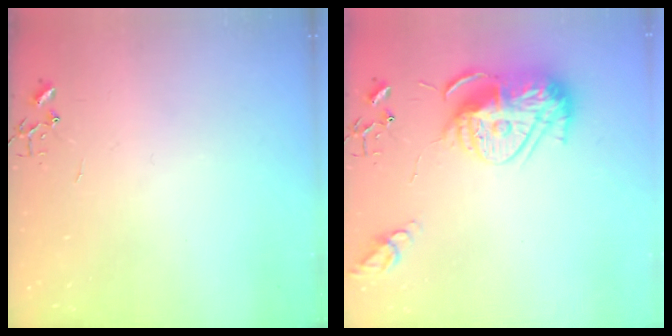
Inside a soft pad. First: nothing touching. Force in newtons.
{"total": 15.2, "press": 15.1, "slide": 1.4}